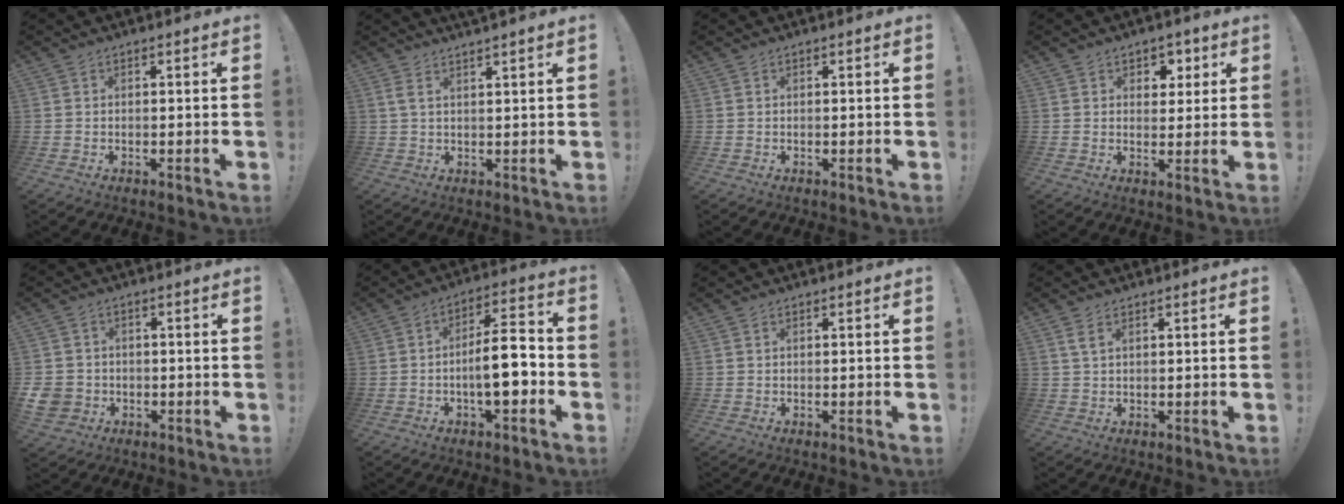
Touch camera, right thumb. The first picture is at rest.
{"total": 3.2, "force": [2.3, -0.4, 2.2], "torque": [-0.053, -0.004, 0.041]}
{"total": 0.0}
{"total": 5.0, "force": [2.3, 4.3, 1.3], "torque": [-0.002, -0.013, 0.039]}
{"total": 5.2, "force": [-1.3, 4.6, 2.1], "torque": [-0.054, 0.004, -0.025]}
{"total": 12.4, "force": [-2.8, 3.8, 11.4], "torque": [-0.182, 0.011, -0.052]}
{"total": 0.0}
{"total": 2.8, "force": [1.3, 1.0, 2.2], "torque": [-0.044, 0.000, 0.024]}